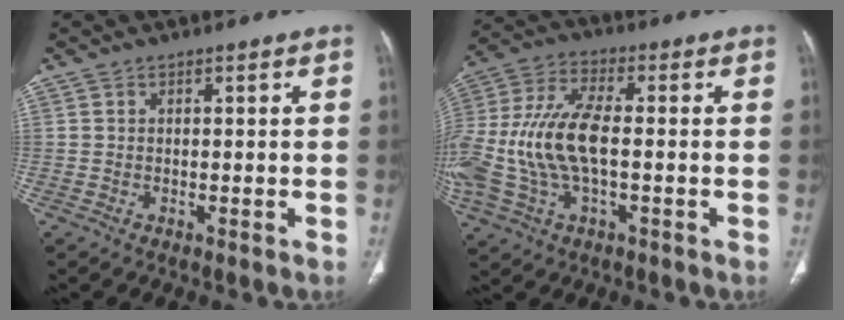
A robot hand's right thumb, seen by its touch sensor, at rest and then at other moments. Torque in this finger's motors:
{"motor_torque": [0.62, -0.06, 0.79, 0.80, 0.16]}